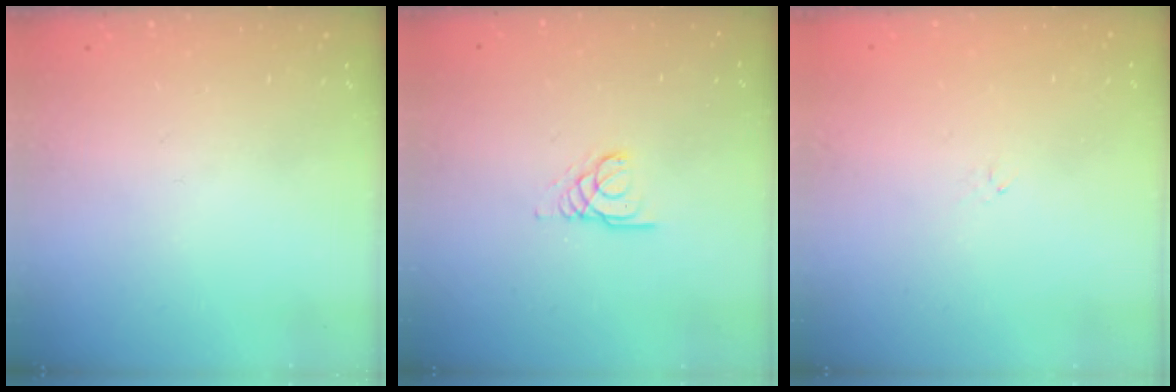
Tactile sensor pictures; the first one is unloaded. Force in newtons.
{"total": 3.1, "press": 3.1, "slide": 0.2}
{"total": 0.7, "press": 0.5, "slide": 0.4}